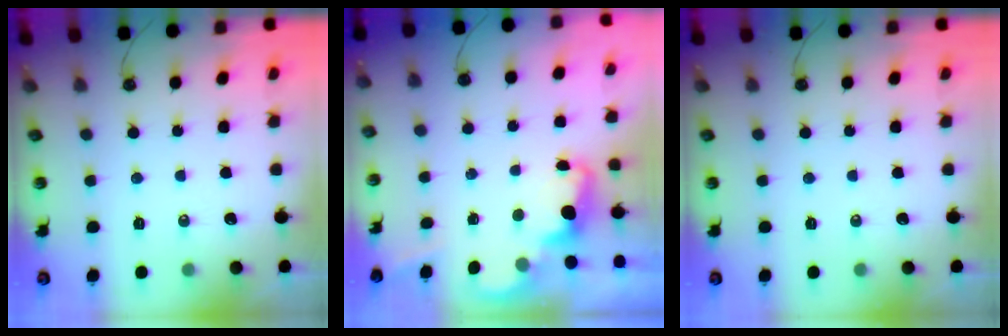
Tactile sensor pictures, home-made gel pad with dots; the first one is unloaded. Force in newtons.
{"total": 2.4, "press": 2.3, "slide": 0.5}
{"total": 0.0}